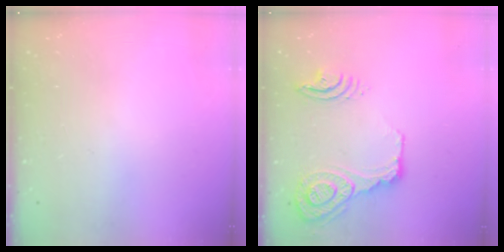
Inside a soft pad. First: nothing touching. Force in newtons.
{"total": 17.7, "press": 17.1, "slide": 4.4}